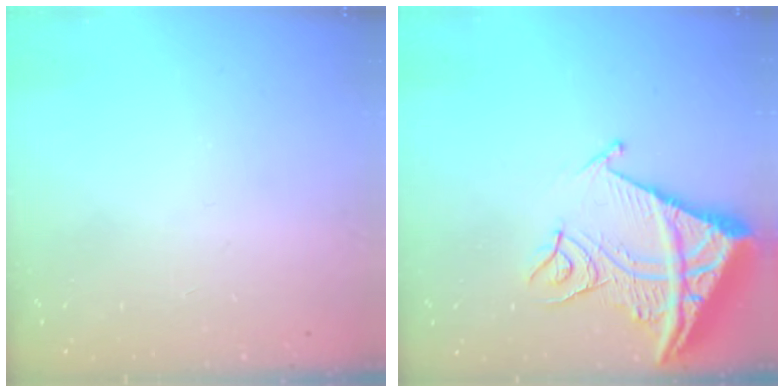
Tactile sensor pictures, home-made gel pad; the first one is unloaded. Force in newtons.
{"total": 15.9, "press": 15.8, "slide": 1.8}